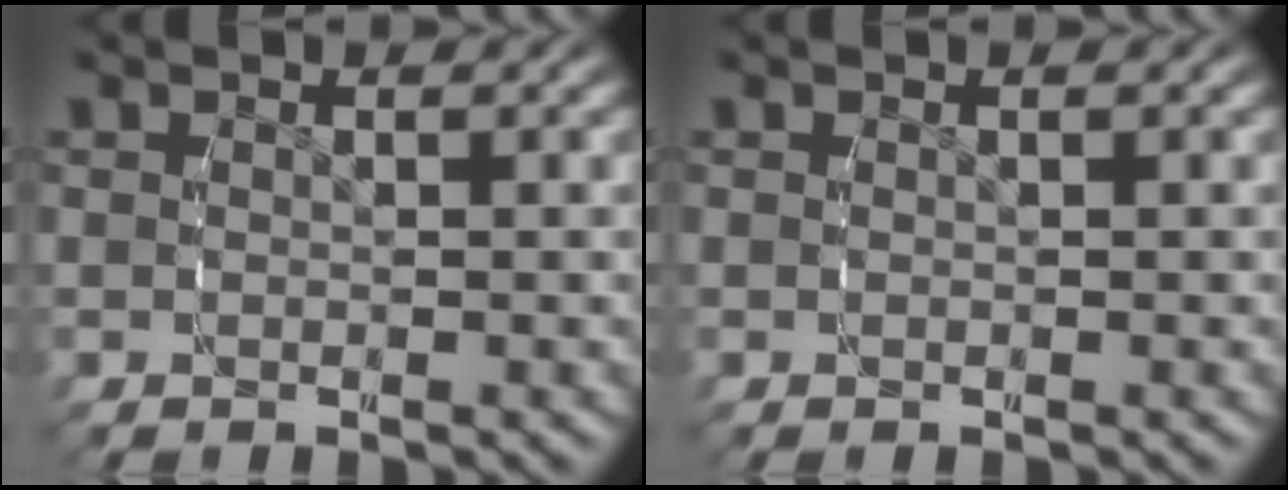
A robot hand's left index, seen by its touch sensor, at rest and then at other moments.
{"total": 0.0}